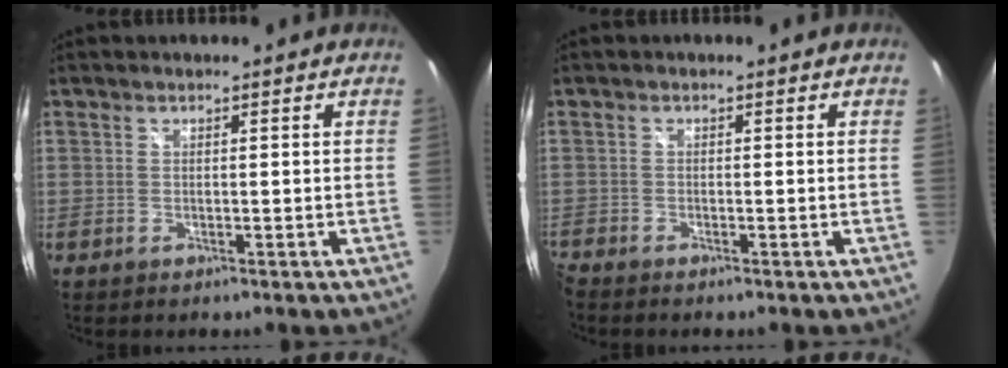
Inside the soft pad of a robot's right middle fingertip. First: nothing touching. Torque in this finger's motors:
{"motor_torque": [1.05, -1.08, 0.29, 0.21]}